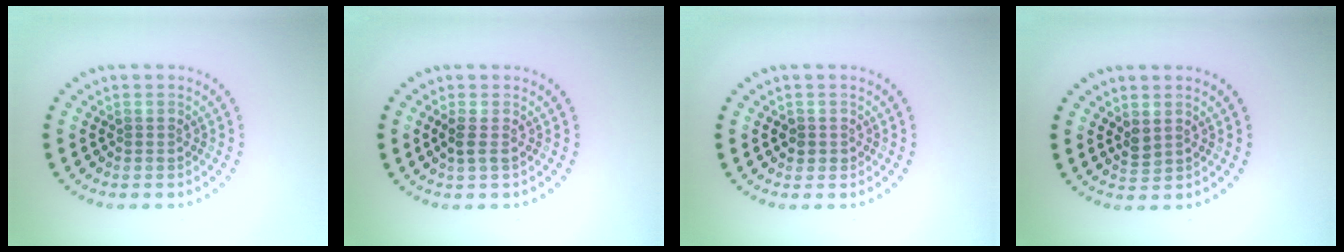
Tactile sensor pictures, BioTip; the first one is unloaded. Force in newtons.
{"total": 1.3, "press": 1.0, "slide": 0.7}
{"total": 1.1, "press": 1.0, "slide": 0.5}
{"total": 1.1, "press": 1.0, "slide": 0.4}